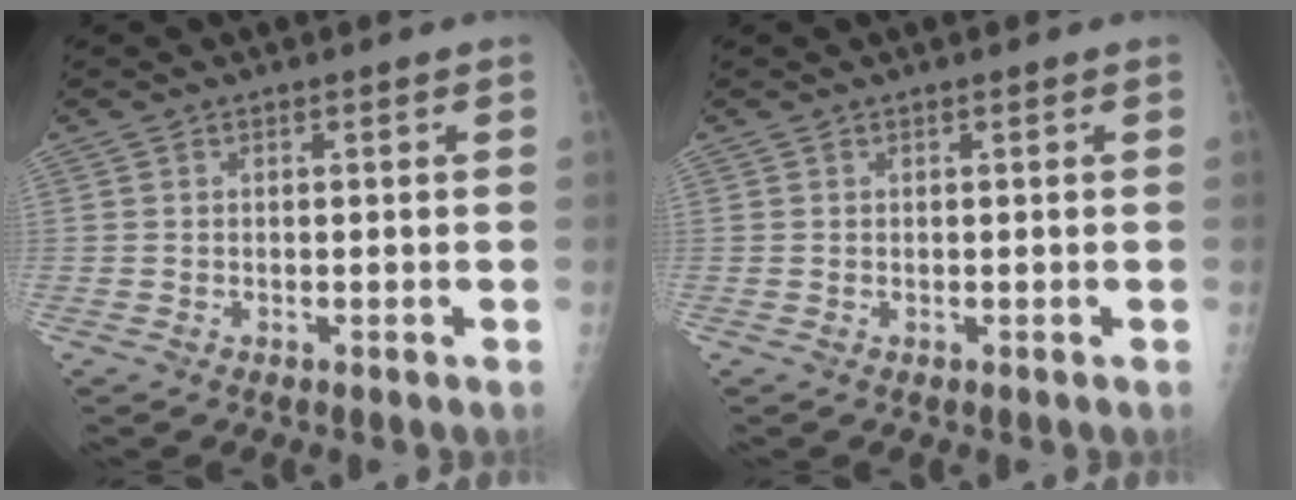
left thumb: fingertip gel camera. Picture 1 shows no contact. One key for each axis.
{"total": 0.0}